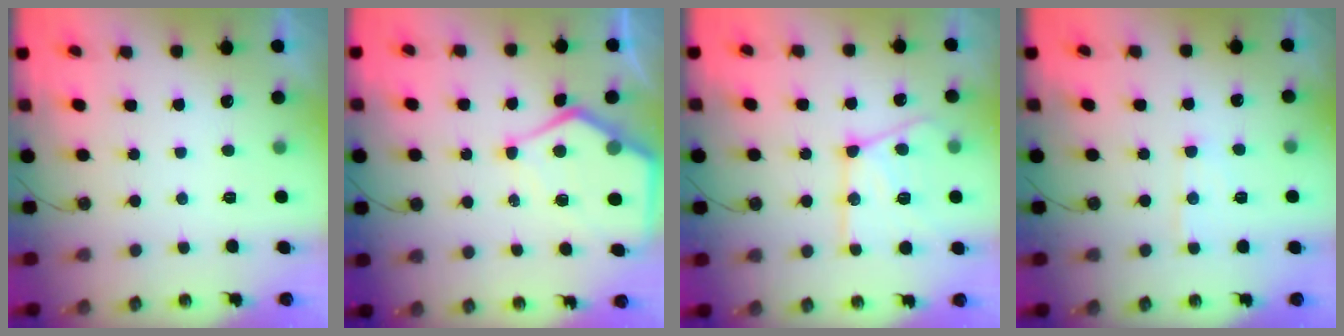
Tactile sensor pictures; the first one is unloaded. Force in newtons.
{"total": 11.2, "press": 11.2, "slide": 1.2}
{"total": 18.4, "press": 18.4, "slide": 1.3}
{"total": 6.6, "press": 6.6, "slide": 0.3}